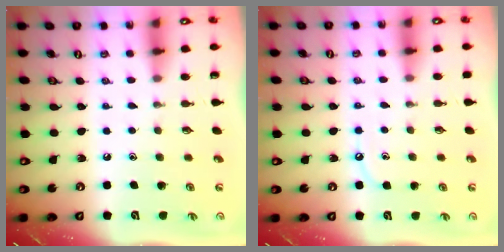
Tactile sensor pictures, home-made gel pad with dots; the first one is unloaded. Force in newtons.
{"total": 5.3, "press": 5.3, "slide": 0.5}